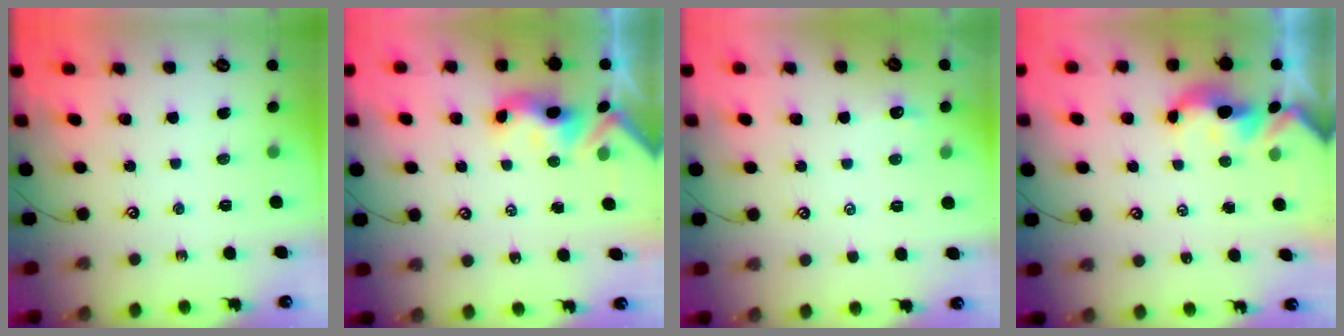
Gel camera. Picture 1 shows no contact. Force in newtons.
{"total": 3.5, "press": 3.5, "slide": 0.4}
{"total": 2.3, "press": 2.2, "slide": 0.3}
{"total": 1.7, "press": 1.6, "slide": 0.2}